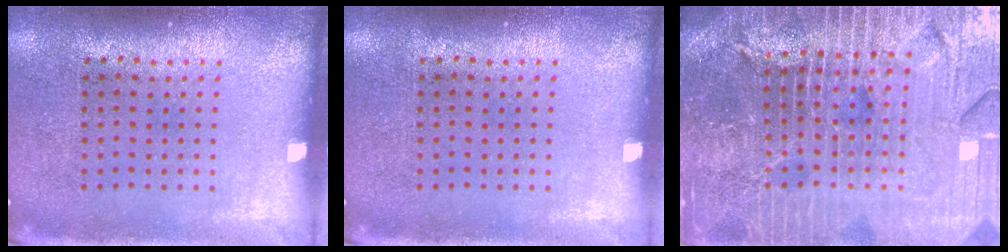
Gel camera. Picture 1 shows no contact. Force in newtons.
{"total": 0.0}
{"total": 6.2, "press": 5.5, "slide": 2.9}